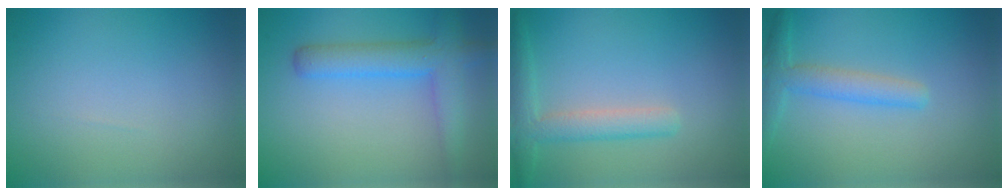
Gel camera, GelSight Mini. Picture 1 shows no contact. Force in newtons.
{"total": 4.2, "press": 4.2, "slide": 0.2}
{"total": 3.0, "press": 3.0, "slide": 0.1}
{"total": 2.8, "press": 2.8, "slide": 0.1}